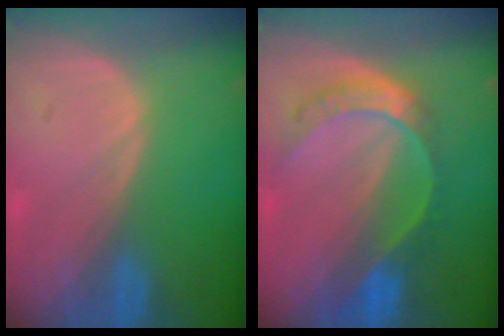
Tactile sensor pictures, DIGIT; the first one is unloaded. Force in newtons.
{"total": 7.7, "press": 6.4, "slide": 4.2}